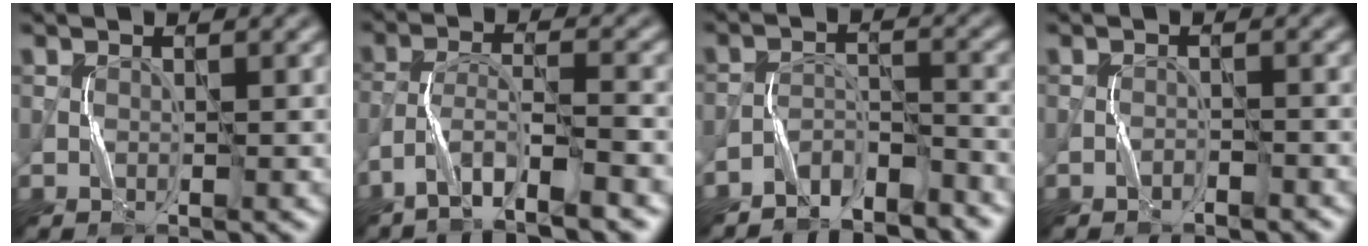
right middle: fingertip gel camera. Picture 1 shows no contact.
{"total": 5.8, "force": [-4.3, 0.7, 3.8], "torque": [-0.068, 0.002, -0.080]}
{"total": 4.5, "force": [-4.1, 1.3, 1.1], "torque": [-0.016, 0.000, -0.079]}
{"total": 0.8, "force": [-0.8, 0.3, 0.0], "torque": [-0.001, 0.004, -0.012]}